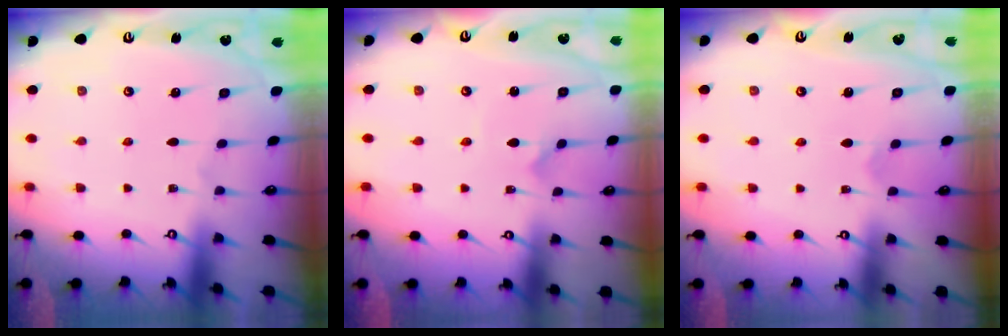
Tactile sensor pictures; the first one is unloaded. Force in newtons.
{"total": 1.8, "press": 1.8, "slide": 0.1}
{"total": 2.4, "press": 2.4, "slide": 0.2}